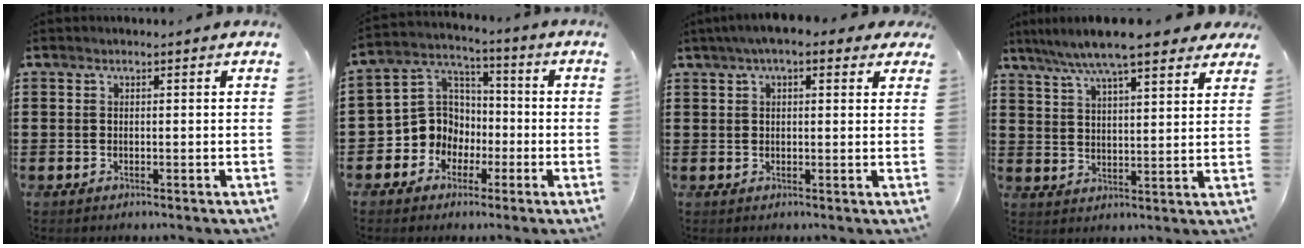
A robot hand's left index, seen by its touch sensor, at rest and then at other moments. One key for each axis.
{"total": 7.9, "fx": -2.0, "fy": 7.6, "fz": 1.2, "tx": -0.073, "ty": 0.003, "tz": -0.042}
{"total": 4.0, "fx": 2.4, "fy": 1.1, "fz": 3.0, "tx": -0.063, "ty": 0.007, "tz": 0.041}
{"total": 8.3, "fx": 6.9, "fy": 0.9, "fz": 4.4, "tx": -0.108, "ty": -0.016, "tz": 0.122}